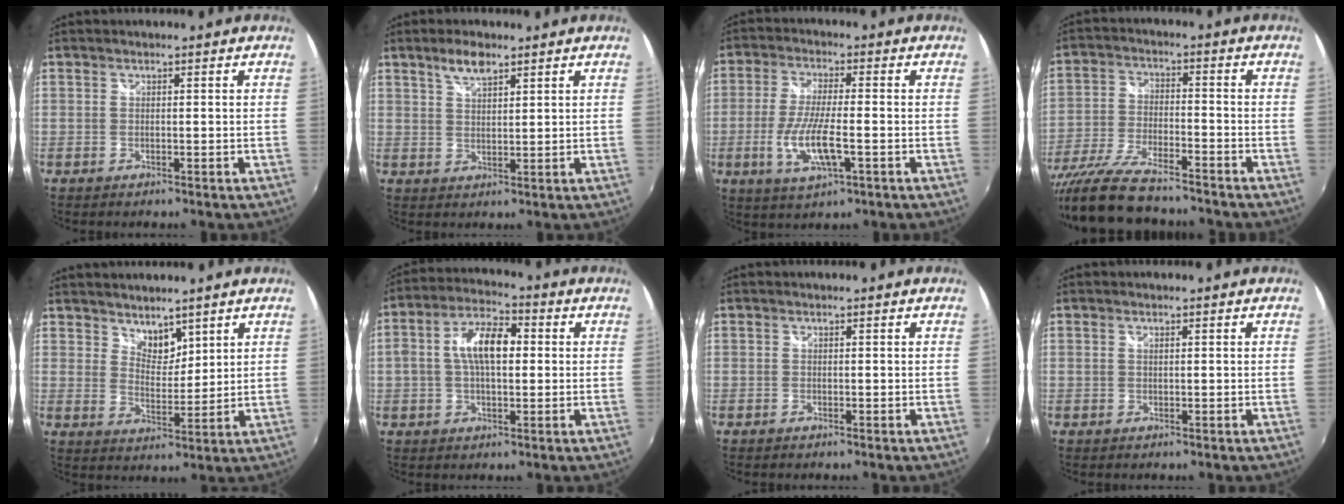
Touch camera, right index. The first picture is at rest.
{"total": 4.4, "force": [3.0, 1.6, 2.8], "torque": [-0.049, 0.005, 0.056]}
{"total": 9.7, "force": [-2.9, 2.5, 8.9], "torque": [-0.183, -0.014, -0.054]}
{"total": 16.8, "force": [-14.1, 3.4, 8.4], "torque": [-0.180, -0.044, -0.250]}
{"total": 5.0, "force": [4.1, 2.4, 1.4], "torque": [-0.012, -0.001, 0.074]}
{"total": 9.6, "force": [0.8, 4.6, 8.4], "torque": [-0.160, 0.022, 0.010]}
{"total": 0.0}
{"total": 0.5, "force": [0.3, 0.3, 0.4], "torque": [-0.007, 0.001, 0.004]}